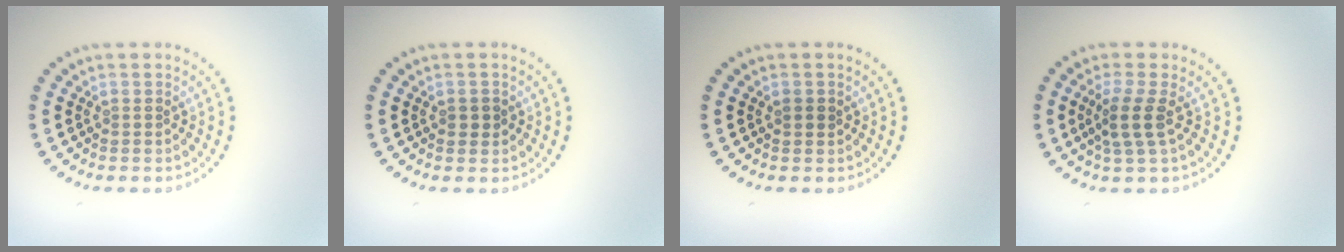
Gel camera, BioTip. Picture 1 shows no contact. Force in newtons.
{"total": 1.2, "press": 1.2, "slide": 0.1}
{"total": 0.8, "press": 0.8, "slide": 0.2}
{"total": 2.7, "press": 2.1, "slide": 1.6}